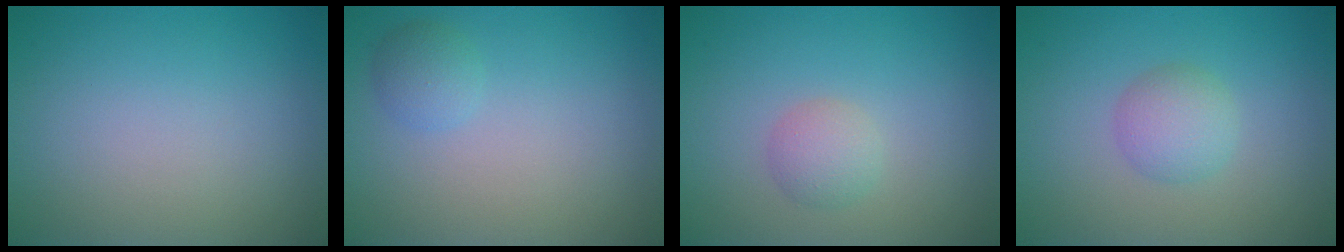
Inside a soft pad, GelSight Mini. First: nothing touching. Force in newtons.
{"total": 1.5, "press": 1.5, "slide": 0.1}
{"total": 1.8, "press": 1.8, "slide": 0.1}
{"total": 2.4, "press": 2.4, "slide": 0.1}